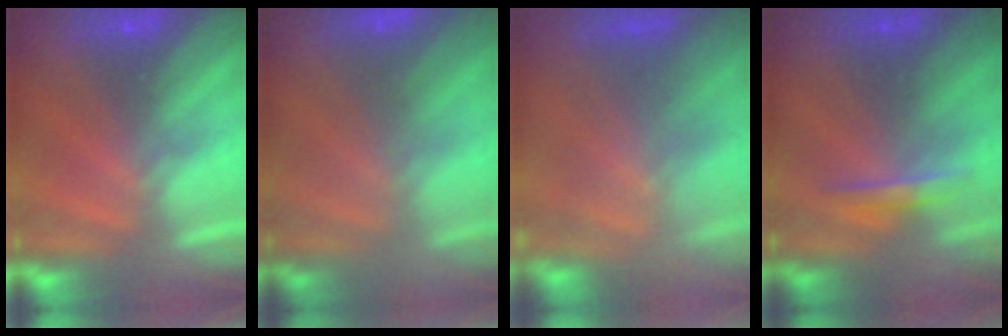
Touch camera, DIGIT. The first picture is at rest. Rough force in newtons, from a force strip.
{"total": 2.9}
{"total": 3.9}
{"total": 1.7}